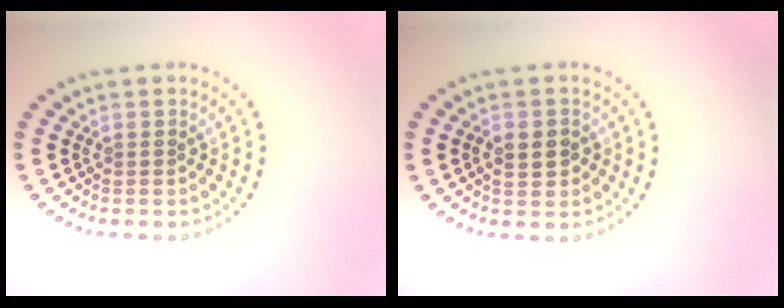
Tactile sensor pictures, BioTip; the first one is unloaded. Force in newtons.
{"total": 2.5, "press": 2.5, "slide": 0.2}